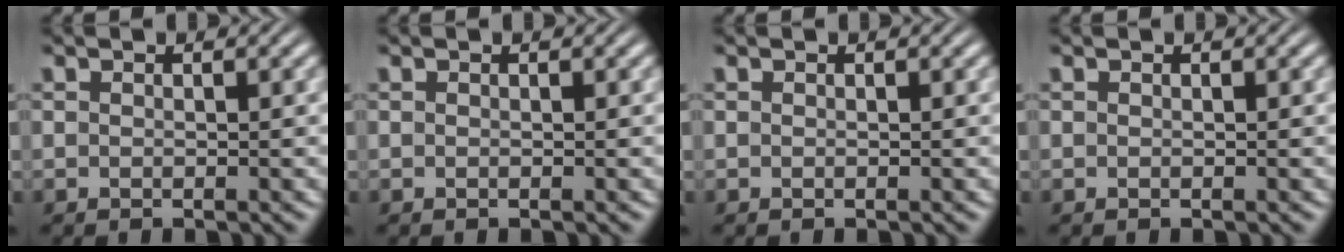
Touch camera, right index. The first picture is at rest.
{"total": 0.0}
{"total": 0.0}
{"total": 0.0}